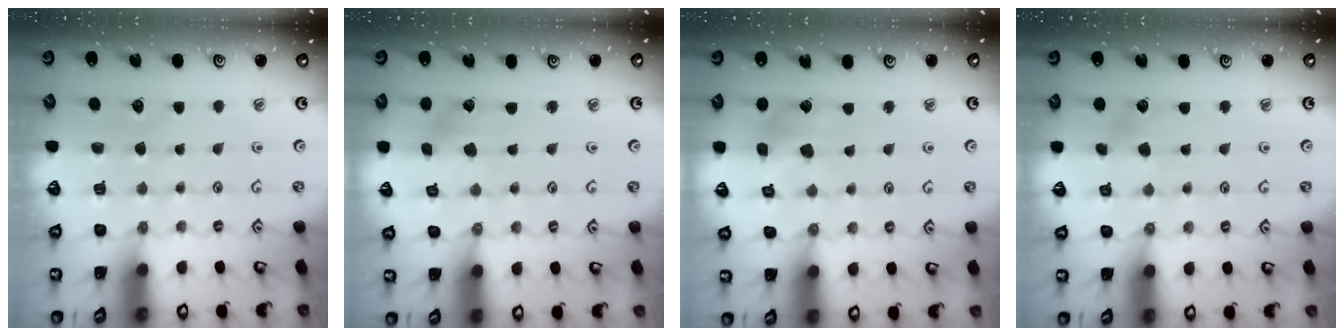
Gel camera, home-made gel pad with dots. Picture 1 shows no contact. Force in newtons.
{"total": 1.4, "press": 1.4, "slide": 0.3}
{"total": 7.8, "press": 7.7, "slide": 1.0}
{"total": 1.3, "press": 1.3, "slide": 0.2}